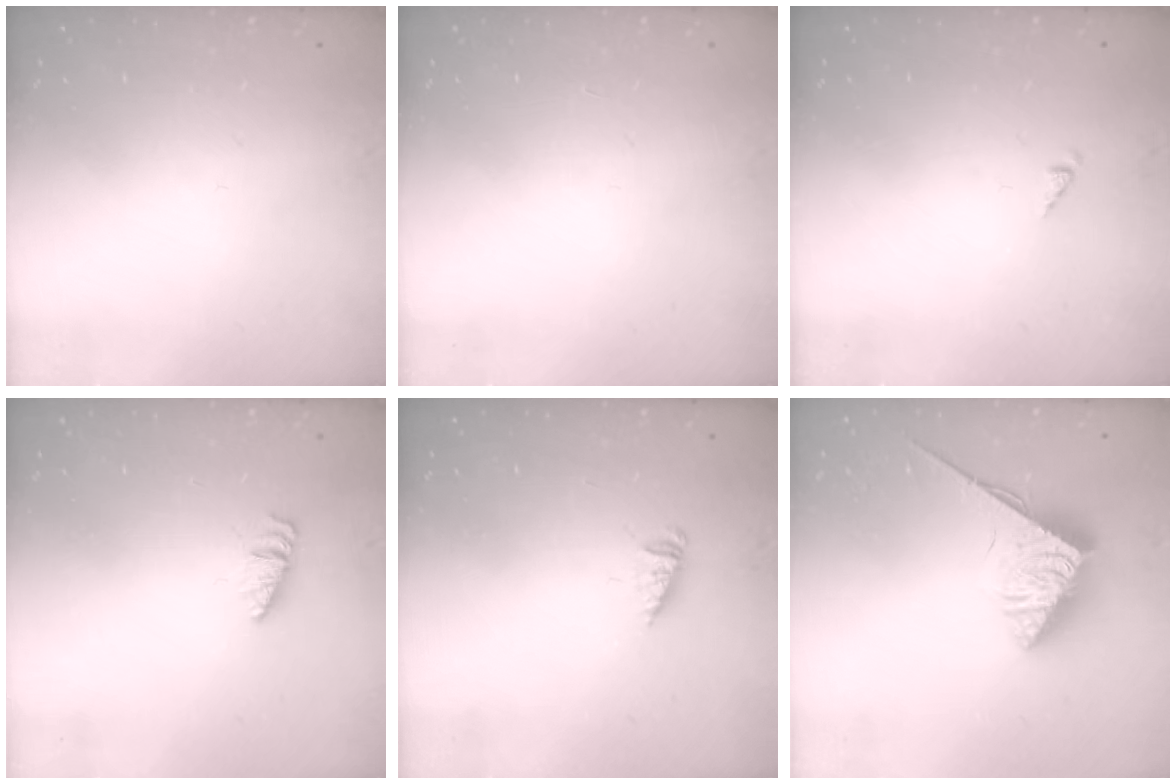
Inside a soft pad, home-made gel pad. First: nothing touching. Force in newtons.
{"total": 0.0}
{"total": 0.8, "press": 0.8, "slide": 0.2}
{"total": 1.1, "press": 1.1, "slide": 0.2}
{"total": 1.5, "press": 1.5, "slide": 0.2}
{"total": 5.6, "press": 5.5, "slide": 0.5}